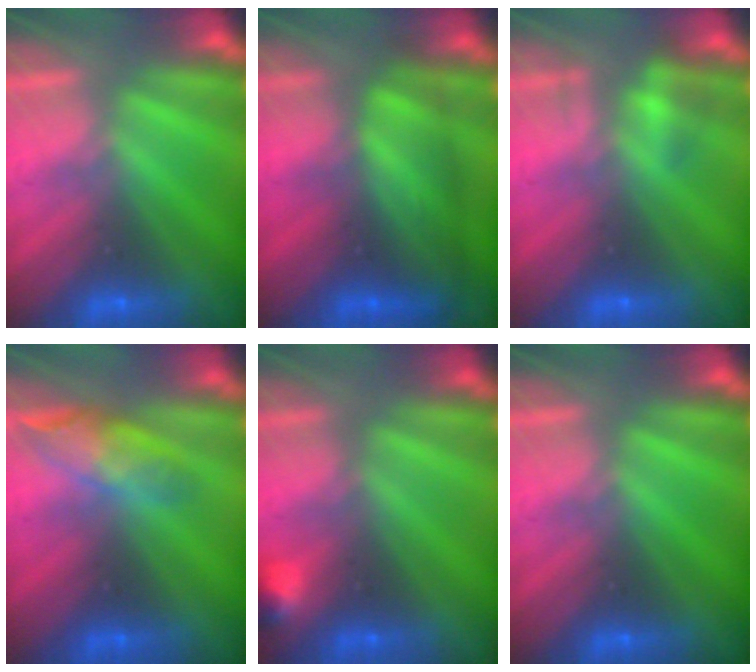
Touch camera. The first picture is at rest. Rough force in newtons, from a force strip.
{"total": 9.0}
{"total": 2.1}
{"total": 4.7}
{"total": 2.9}
{"total": 0.0}